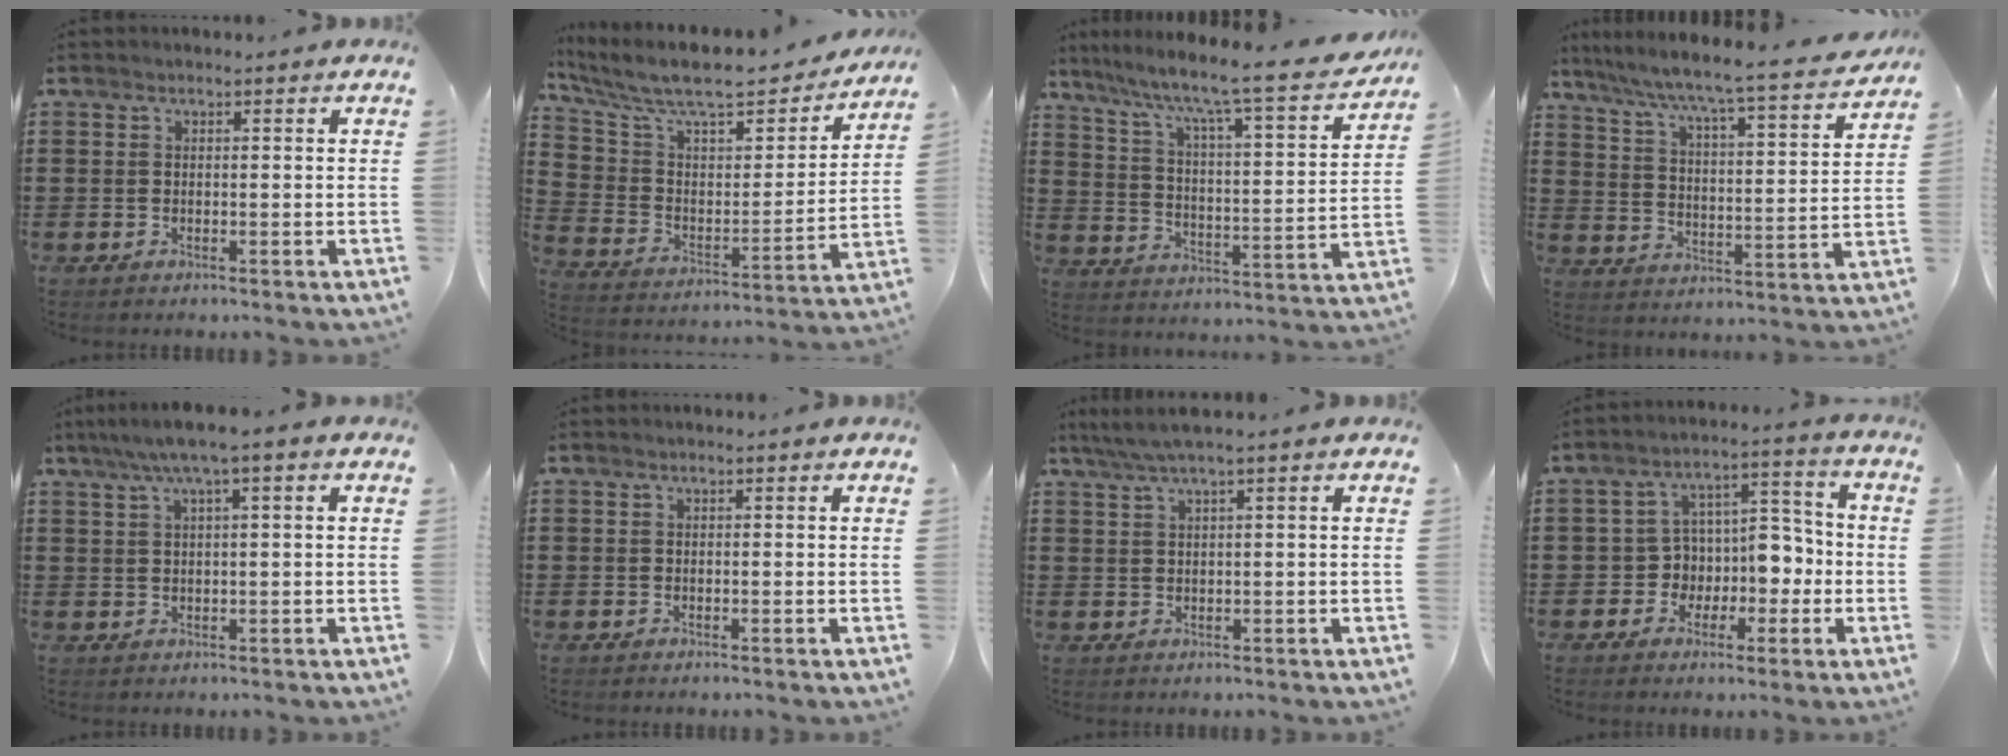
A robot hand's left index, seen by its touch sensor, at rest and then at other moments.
{"total": 9.4, "force": [7.9, 2.5, 4.5], "torque": [-0.121, -0.054, 0.134]}
{"total": 7.4, "force": [6.0, -0.1, 4.3], "torque": [-0.103, -0.056, 0.087]}
{"total": 5.5, "force": [4.9, -0.6, 2.5], "torque": [-0.073, -0.047, 0.070]}
{"total": 3.3, "force": [1.3, 0.1, 3.1], "torque": [-0.061, 0.001, 0.021]}
{"total": 0.0}
{"total": 2.4, "force": [1.2, -0.2, 2.1], "torque": [-0.042, -0.002, 0.020]}
{"total": 6.4, "force": [-1.1, 5.8, 2.5], "torque": [-0.057, 0.001, -0.019]}